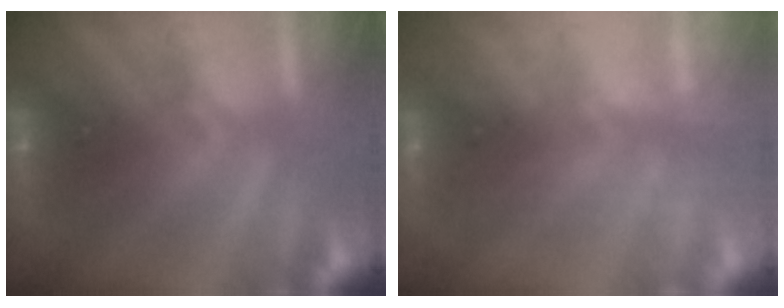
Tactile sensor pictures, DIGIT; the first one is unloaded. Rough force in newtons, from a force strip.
{"total": 2.2}